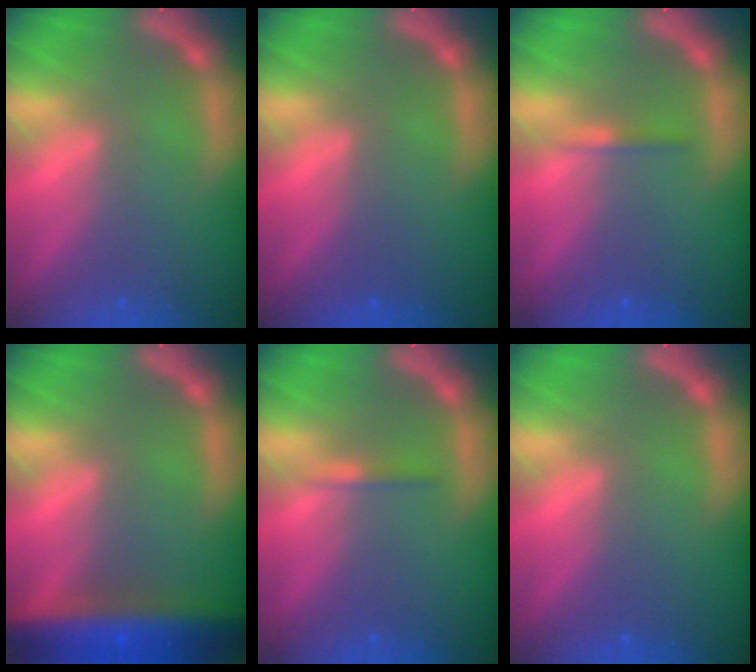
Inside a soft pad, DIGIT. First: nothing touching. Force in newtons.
{"total": 0.0}
{"total": 0.9}
{"total": 10.0}
{"total": 0.9}
{"total": 0.0}